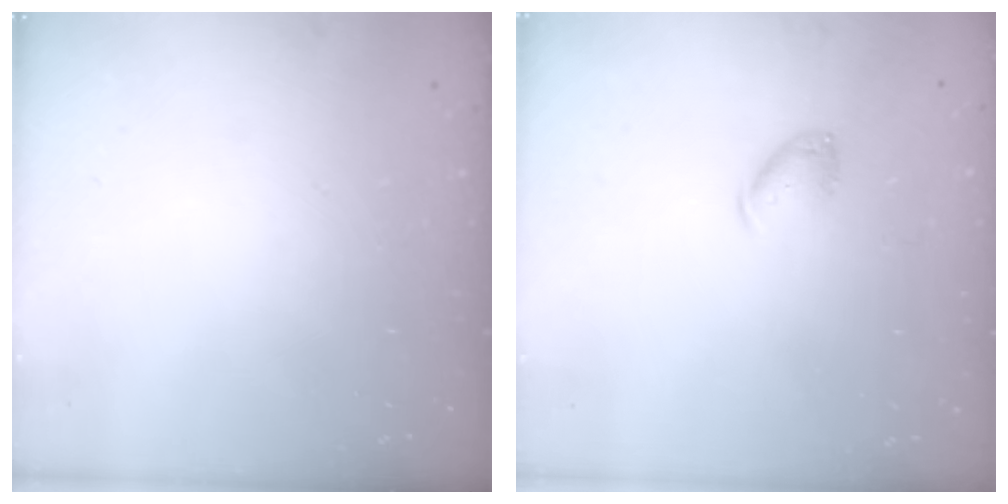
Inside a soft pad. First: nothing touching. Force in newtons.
{"total": 6.6, "press": 6.4, "slide": 1.4}